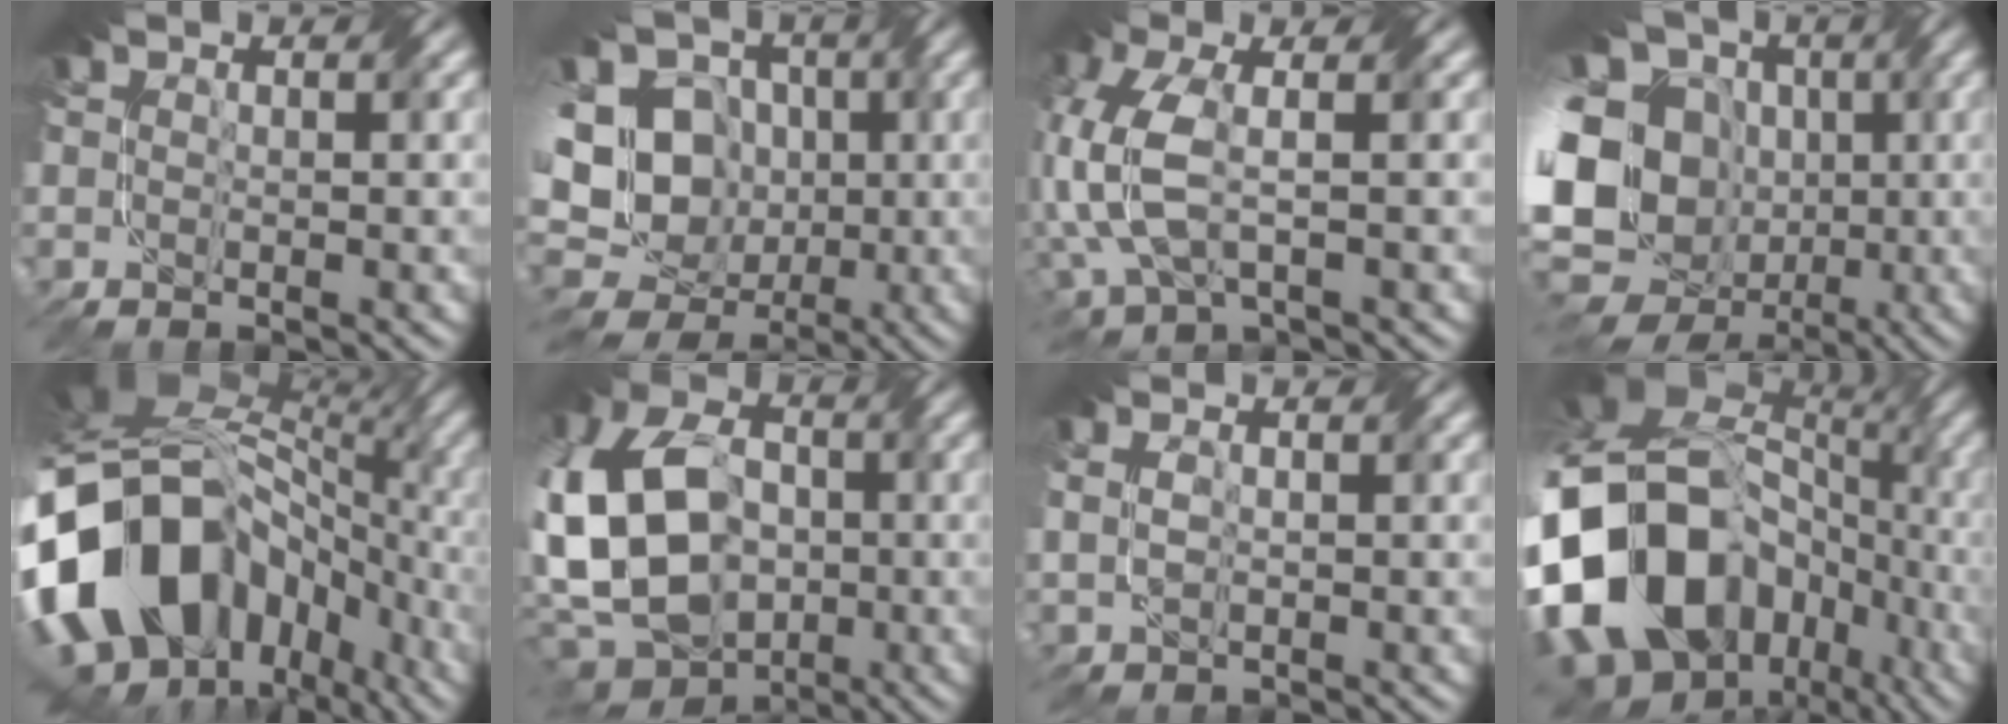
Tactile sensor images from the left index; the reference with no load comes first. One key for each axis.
{"total": 14.6, "fx": -1.0, "fy": 12.6, "fz": 7.3, "tx": -0.153, "ty": 0.020, "tz": -0.034}
{"total": 6.7, "fx": -0.7, "fy": 3.6, "fz": 5.6, "tx": -0.153, "ty": 0.001, "tz": -0.017}
{"total": 20.6, "fx": -3.3, "fy": 16.8, "fz": 11.4, "tx": -0.235, "ty": 0.008, "tz": -0.083}
{"total": 20.9, "fx": -5.3, "fy": 14.9, "fz": 13.7, "tx": -0.268, "ty": -0.006, "tz": -0.083}
{"total": 16.3, "fx": -2.9, "fy": 12.4, "fz": 10.1, "tx": -0.241, "ty": -0.004, "tz": -0.056}
{"total": 1.9, "fx": 0.4, "fy": 1.4, "fz": 1.3, "tx": -0.033, "ty": -0.002, "tz": 0.018}
{"total": 20.0, "fx": -4.8, "fy": 15.9, "fz": 11.3, "tx": -0.243, "ty": -0.009, "tz": -0.079}